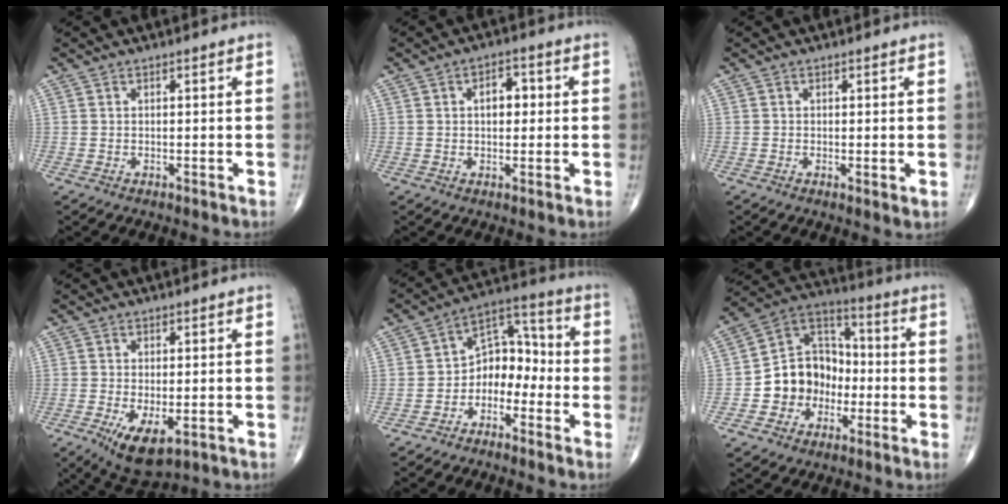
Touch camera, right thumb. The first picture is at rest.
{"total": 4.6, "force": [0.7, 2.9, 3.5], "torque": [-0.038, 0.011, 0.007]}
{"total": 1.4, "force": [-0.2, 0.4, 1.3], "torque": [-0.019, -0.006, -0.006]}
{"total": 7.8, "force": [-2.9, 3.5, 6.4], "torque": [-0.106, -0.016, -0.040]}
{"total": 9.0, "force": [-3.2, 6.5, 5.4], "torque": [-0.050, 0.063, -0.071]}
{"total": 13.5, "force": [-3.2, 11.4, 6.6], "torque": [-0.058, 0.051, -0.064]}